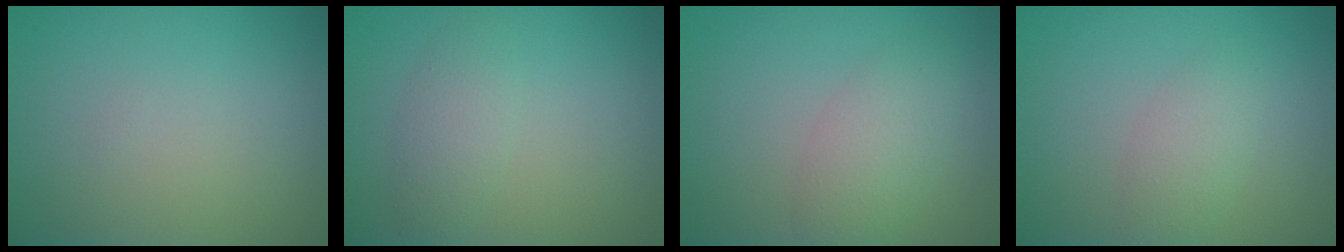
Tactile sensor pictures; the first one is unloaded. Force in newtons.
{"total": 2.0, "press": 2.0, "slide": 0.1}
{"total": 2.3, "press": 2.3, "slide": 0.2}
{"total": 2.3, "press": 2.3, "slide": 0.1}